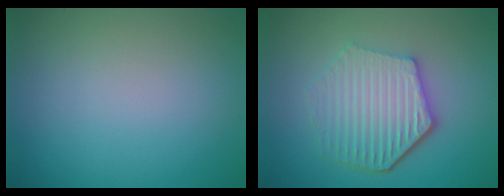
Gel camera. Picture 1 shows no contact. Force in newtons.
{"total": 5.8, "press": 4.4, "slide": 3.7}